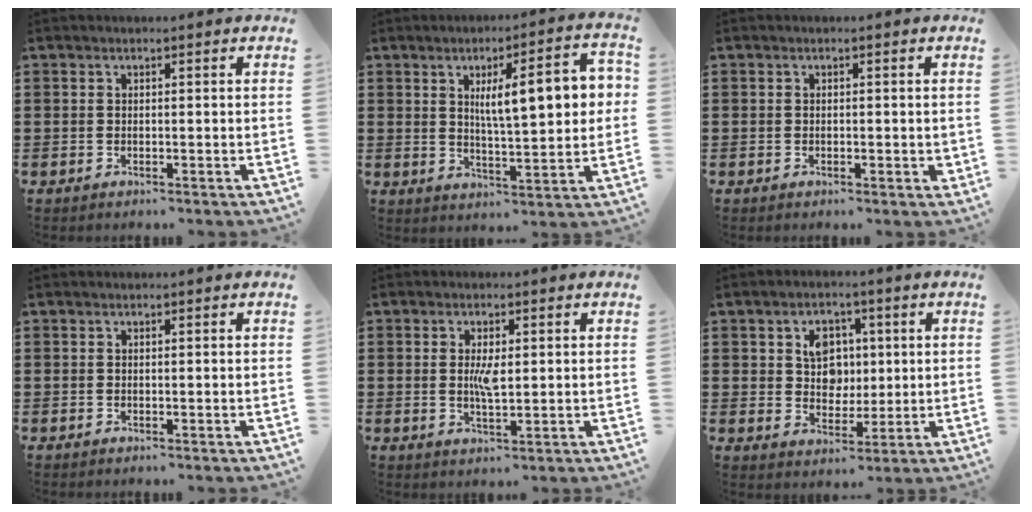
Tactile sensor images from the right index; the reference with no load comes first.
{"total": 10.3, "force": [2.7, 2.7, 9.6], "torque": [-0.159, 0.003, 0.039]}
{"total": 0.7, "force": [-0.1, 0.3, 0.6], "torque": [-0.012, 0.000, -0.002]}
{"total": 0.0}
{"total": 3.9, "force": [0.4, 1.2, 3.7], "torque": [-0.072, 0.003, 0.005]}
{"total": 5.8, "force": [1.5, 4.9, 2.7], "torque": [-0.050, 0.009, 0.020]}